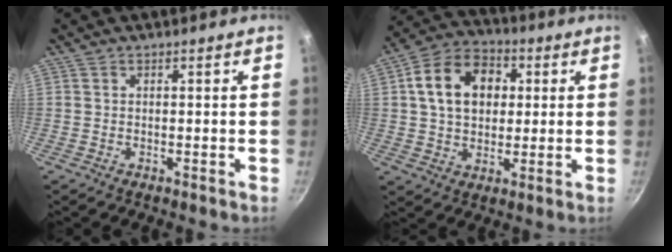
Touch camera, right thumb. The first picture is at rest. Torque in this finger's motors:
{"motor_torque": [-0.57, 0.96, 0.33, 0.24, 0.20]}